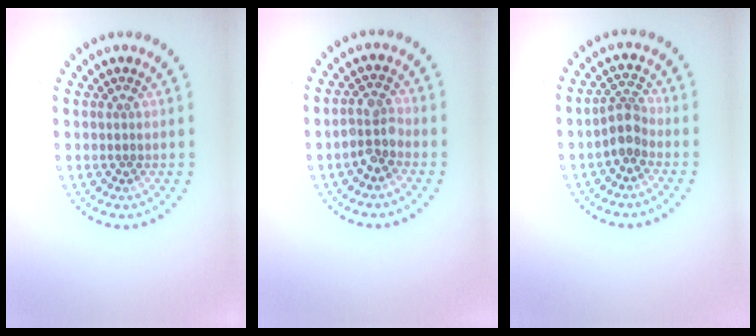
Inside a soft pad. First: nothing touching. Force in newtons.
{"total": 2.6, "press": 2.2, "slide": 1.3}
{"total": 2.4, "press": 1.9, "slide": 1.5}